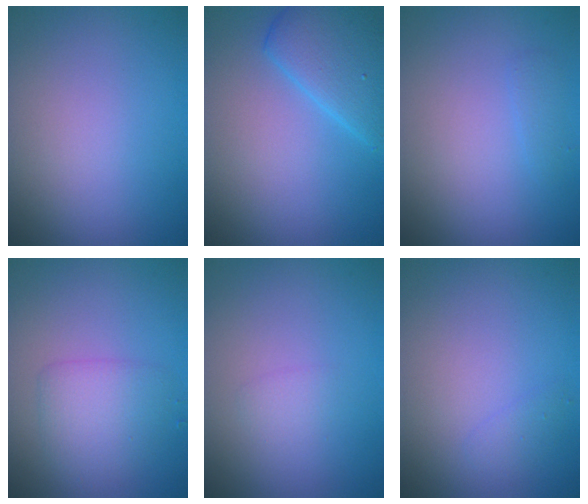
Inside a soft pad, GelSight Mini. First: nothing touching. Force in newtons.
{"total": 5.2, "press": 5.2, "slide": 0.3}
{"total": 0.7, "press": 0.7, "slide": 0.1}
{"total": 2.9, "press": 2.9, "slide": 0.0}
{"total": 0.9, "press": 0.9, "slide": 0.1}
{"total": 0.8, "press": 0.8, "slide": 0.0}